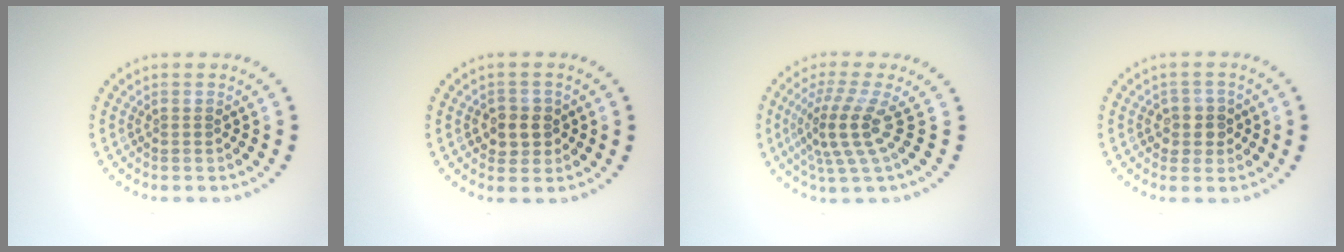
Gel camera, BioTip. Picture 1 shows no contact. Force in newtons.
{"total": 2.5, "press": 2.4, "slide": 0.8}
{"total": 4.0, "press": 2.8, "slide": 2.8}
{"total": 2.1, "press": 2.0, "slide": 0.7}